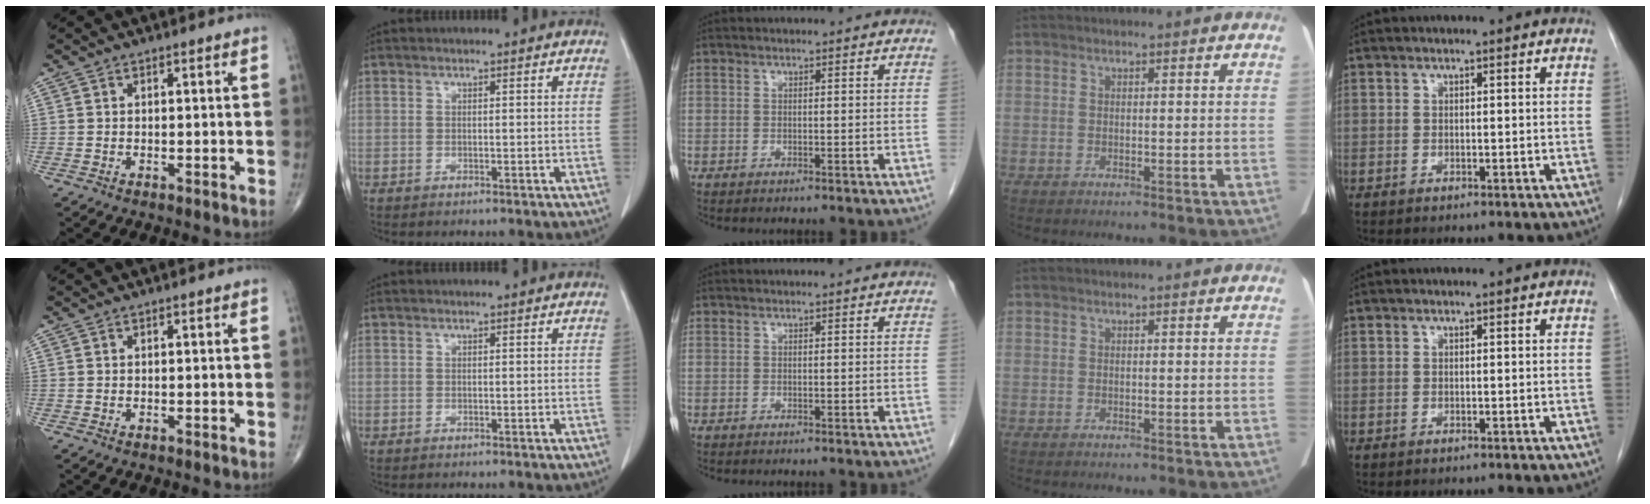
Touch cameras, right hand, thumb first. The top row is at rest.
{}